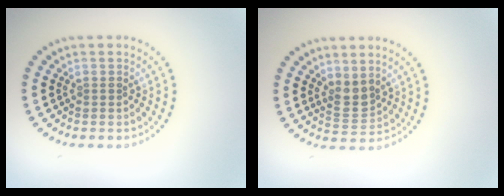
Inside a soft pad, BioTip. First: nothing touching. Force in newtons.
{"total": 2.1, "press": 1.8, "slide": 1.1}